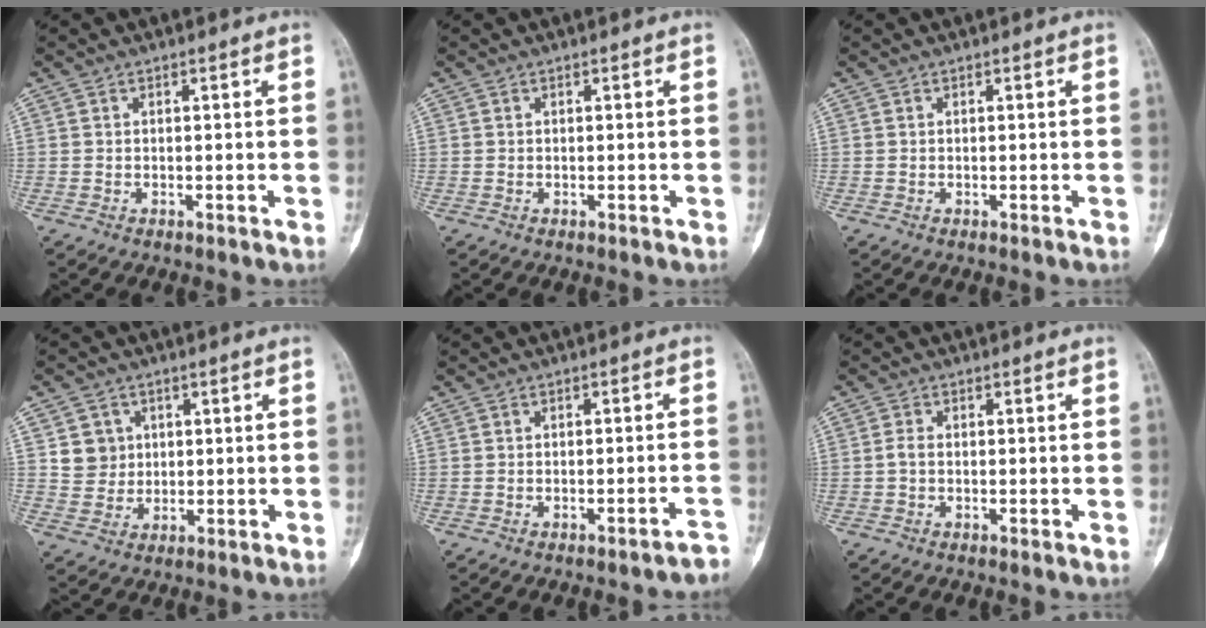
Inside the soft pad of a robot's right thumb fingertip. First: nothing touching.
{"total": 0.0}
{"total": 0.0}
{"total": 5.1, "force": [1.5, 4.8, 0.9], "torque": [0.010, -0.004, 0.027]}
{"total": 2.9, "force": [-2.6, 0.4, 1.3], "torque": [-0.014, 0.025, -0.029]}
{"total": 1.3, "force": [-0.3, 0.8, 1.0], "torque": [-0.020, 0.001, -0.008]}